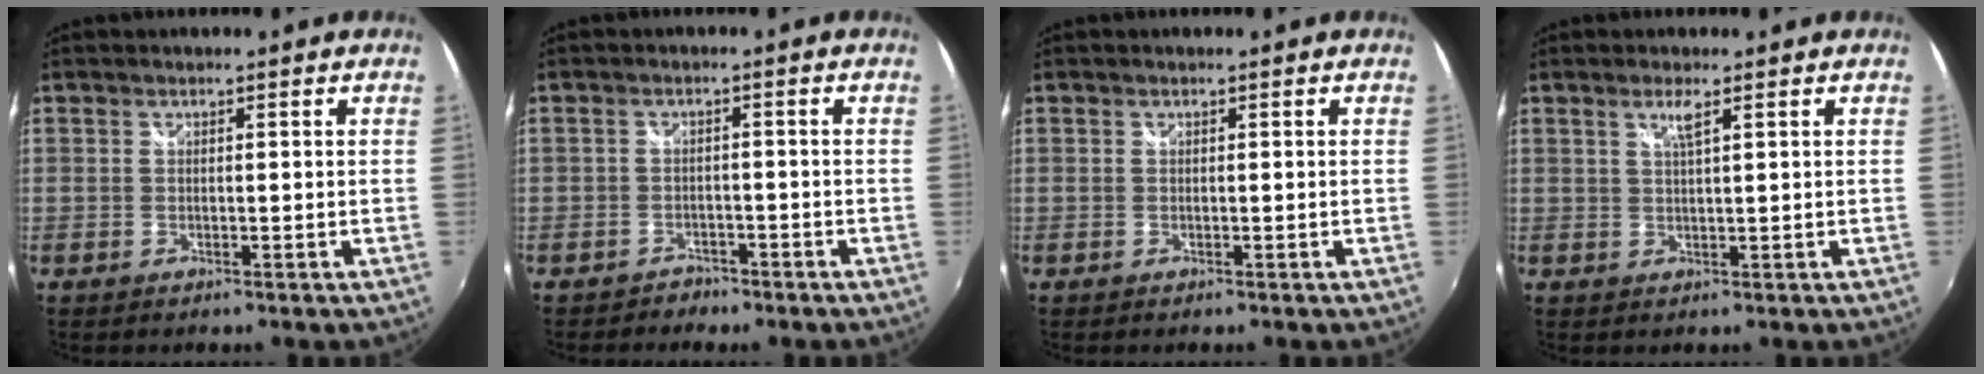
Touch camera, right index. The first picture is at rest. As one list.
[{"total": 2.2, "force": [-2.1, 0.0, -0.6], "torque": [0.010, 0.000, -0.031]}, {"total": 0.0}, {"total": 2.4, "force": [1.3, 0.1, 2.0], "torque": [-0.036, 0.000, 0.024]}]